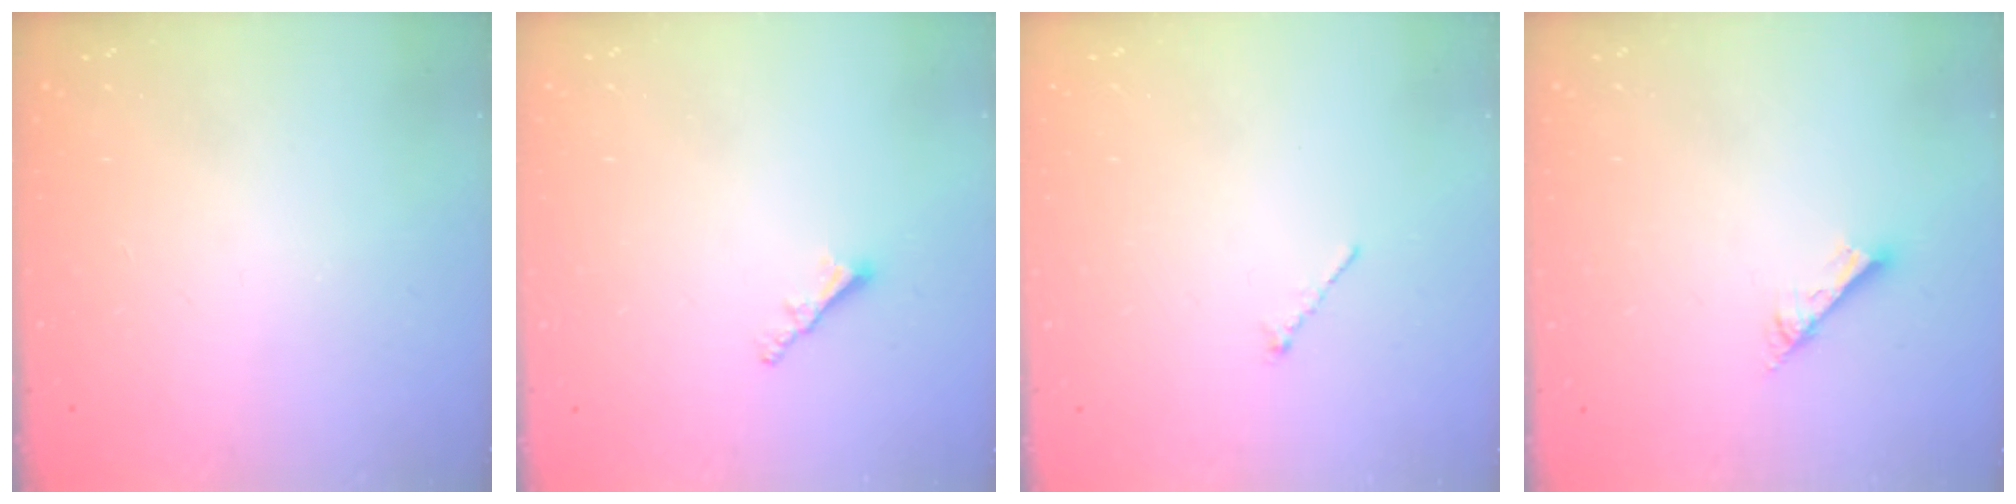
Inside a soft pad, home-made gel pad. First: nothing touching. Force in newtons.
{"total": 1.9, "press": 1.9, "slide": 0.5}
{"total": 1.2, "press": 1.2, "slide": 0.4}
{"total": 6.4, "press": 6.3, "slide": 0.7}